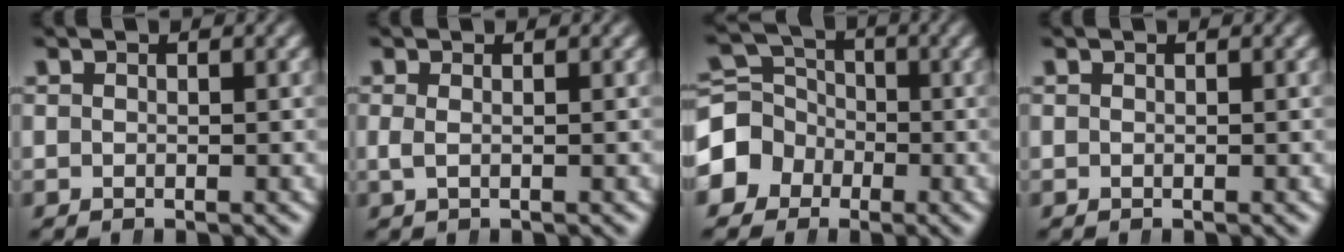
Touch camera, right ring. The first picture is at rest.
{"total": 0.7, "force": [0.0, -0.1, 0.7], "torque": [-0.019, -0.006, 0.006]}
{"total": 7.8, "force": [-1.2, 7.1, 3.0], "torque": [-0.060, -0.020, -0.021]}
{"total": 0.0}